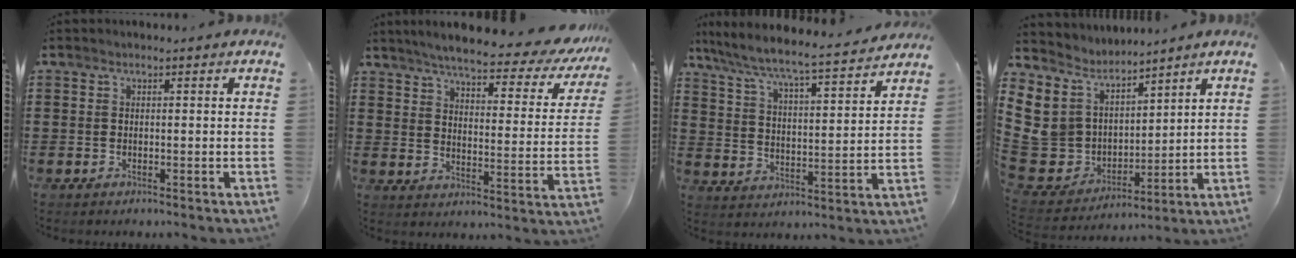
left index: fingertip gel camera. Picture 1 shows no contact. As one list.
[{"total": 6.4, "force": [5.7, 0.5, 3.0], "torque": [-0.076, -0.038, 0.093]}, {"total": 5.8, "force": [5.4, -0.2, 2.0], "torque": [-0.067, -0.043, 0.085]}, {"total": 9.1, "force": [3.6, 8.1, 1.8], "torque": [-0.105, -0.033, 0.076]}]